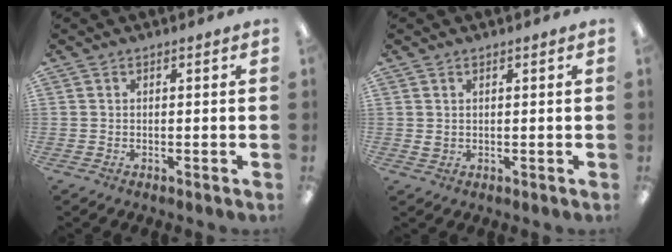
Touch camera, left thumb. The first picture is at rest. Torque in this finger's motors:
{"motor_torque": [0.12, 0.04, 0.26, -0.01, 0.00]}